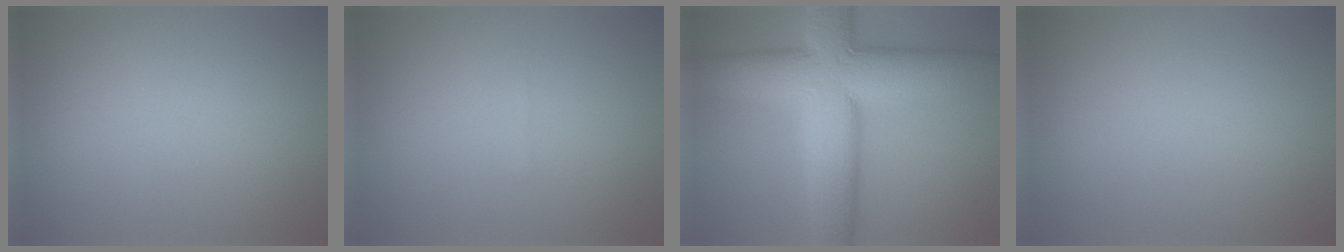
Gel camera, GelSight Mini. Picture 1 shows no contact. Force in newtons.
{"total": 0.0}
{"total": 11.9, "press": 11.8, "slide": 1.0}
{"total": 0.0}